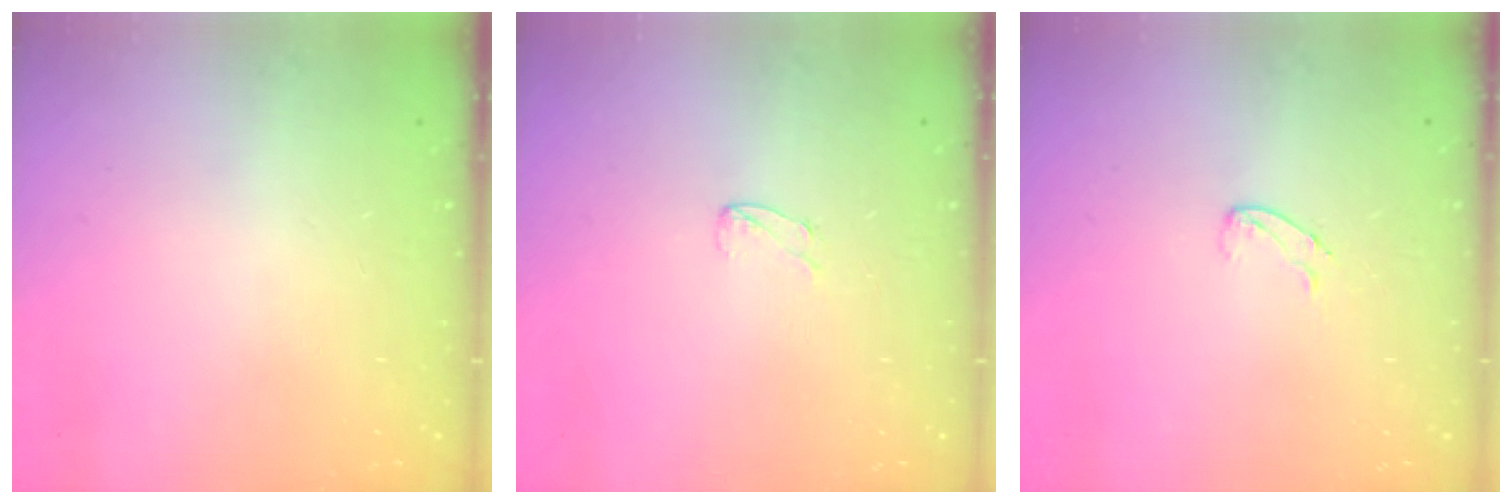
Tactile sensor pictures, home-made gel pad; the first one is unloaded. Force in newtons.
{"total": 3.0, "press": 3.0, "slide": 0.3}
{"total": 5.3, "press": 5.3, "slide": 0.6}